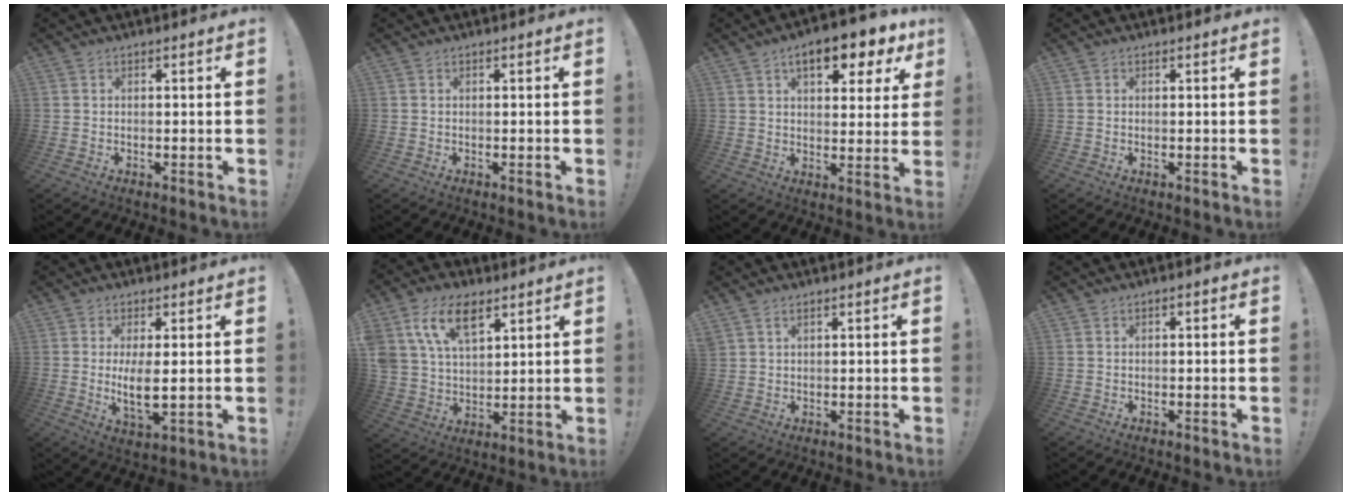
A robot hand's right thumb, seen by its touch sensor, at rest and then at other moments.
{"total": 0.0}
{"total": 11.0, "force": [5.8, 4.5, 8.2], "torque": [-0.110, -0.028, 0.094]}
{"total": 0.0}
{"total": 7.1, "force": [0.6, 2.5, 6.6], "torque": [-0.103, -0.019, 0.010]}
{"total": 14.3, "force": [7.9, 8.5, 8.3], "torque": [-0.152, -0.025, 0.151]}
{"total": 1.8, "force": [1.2, 0.9, 0.9], "torque": [-0.013, -0.005, 0.022]}
{"total": 0.7, "force": [-0.5, 0.3, 0.3], "torque": [-0.008, 0.005, -0.009]}